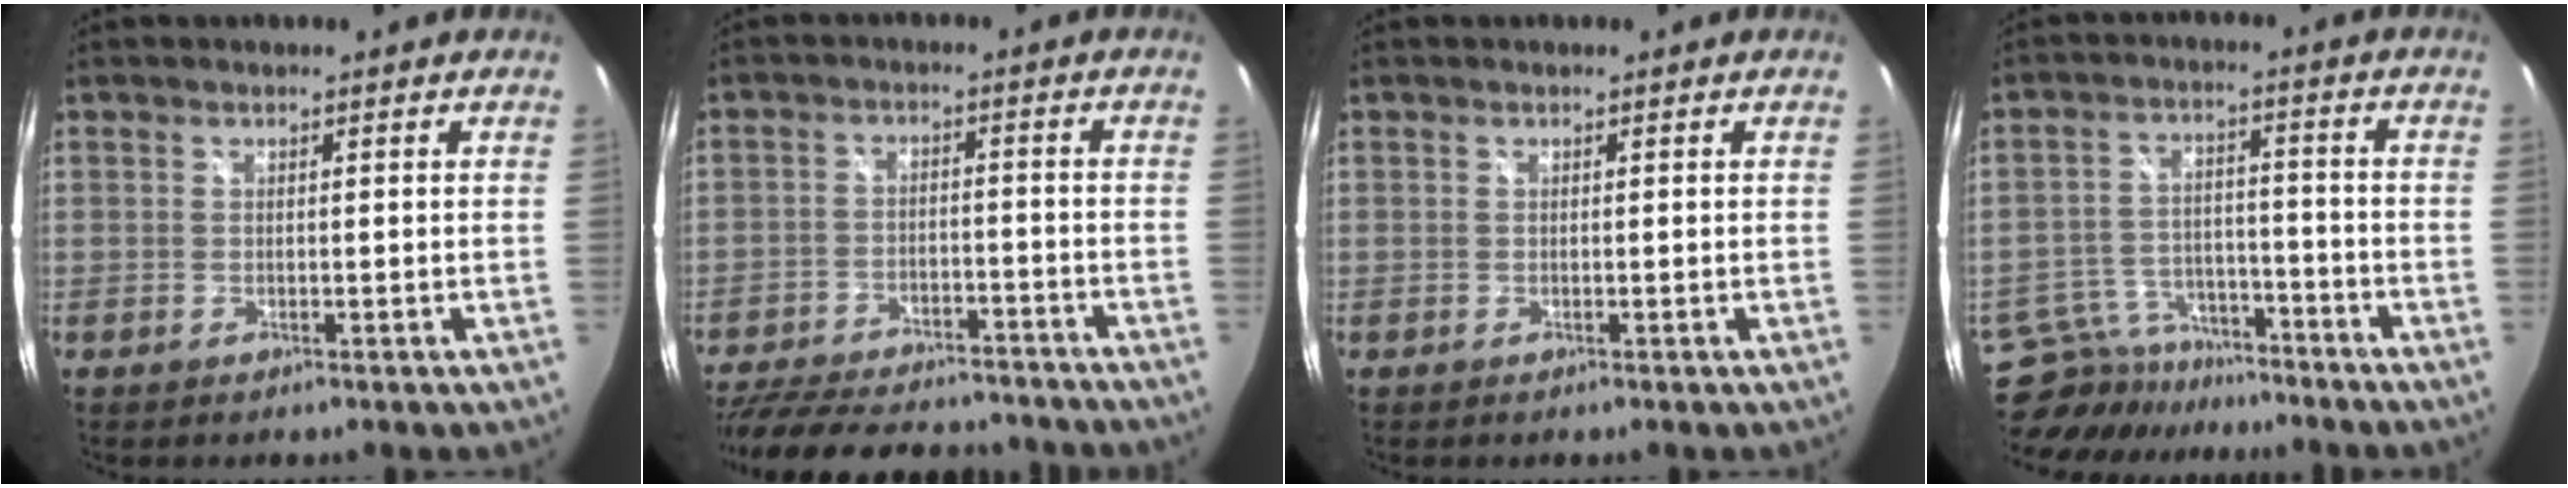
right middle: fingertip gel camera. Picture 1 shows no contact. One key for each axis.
{"total": 22.6, "fx": -19.0, "fy": 7.6, "fz": 9.6, "tx": -0.208, "ty": -0.003, "tz": -0.266}
{"total": 0.0}
{"total": 12.8, "fx": -11.3, "fy": 5.2, "fz": 3.1, "tx": -0.087, "ty": 0.009, "tz": -0.170}